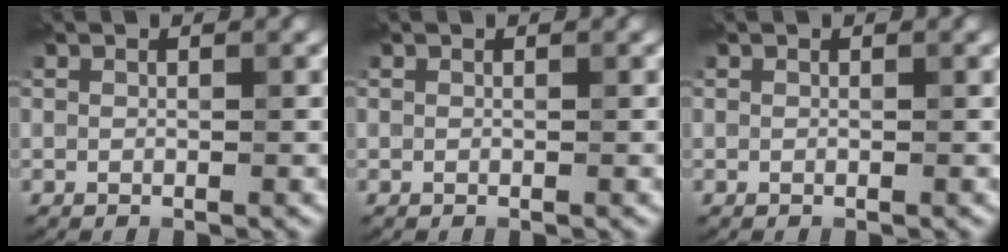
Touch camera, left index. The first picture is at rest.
{"total": 0.0}
{"total": 0.0}